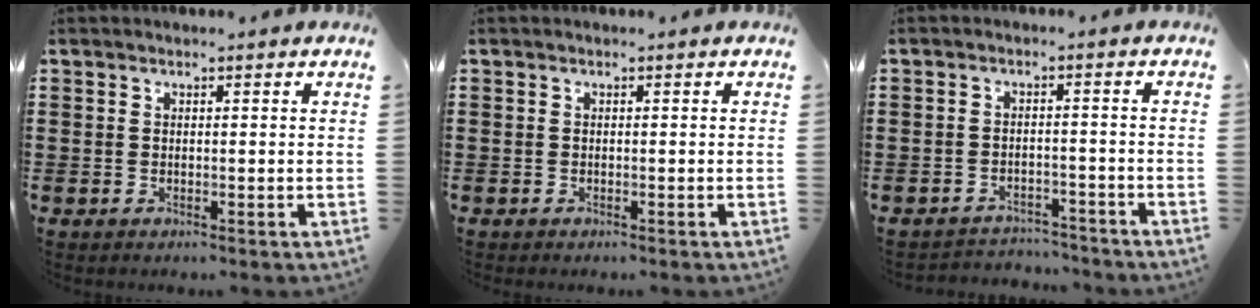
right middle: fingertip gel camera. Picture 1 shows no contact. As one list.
[{"total": 0.0}, {"total": 3.0, "force": [-2.9, 0.4, -0.2], "torque": [-0.007, -0.001, -0.063]}]